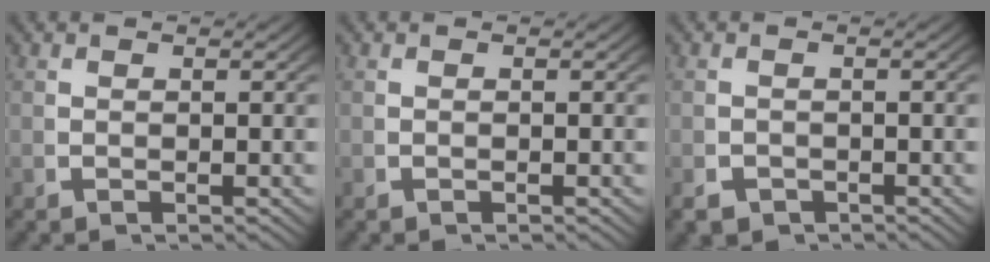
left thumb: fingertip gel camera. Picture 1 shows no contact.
{"total": 0.0}
{"total": 2.3, "force": [-1.9, 1.3, 0.4], "torque": [-0.003, -0.016, -0.026]}